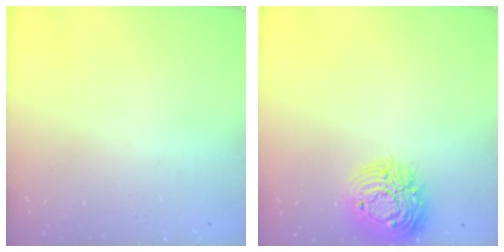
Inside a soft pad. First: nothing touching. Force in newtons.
{"total": 14.5, "press": 14.5, "slide": 1.0}